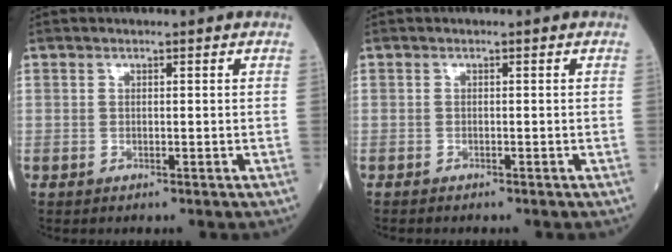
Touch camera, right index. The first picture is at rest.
{"total": 1.0, "force": [-0.9, 0.1, 0.4], "torque": [-0.009, -0.003, -0.012]}